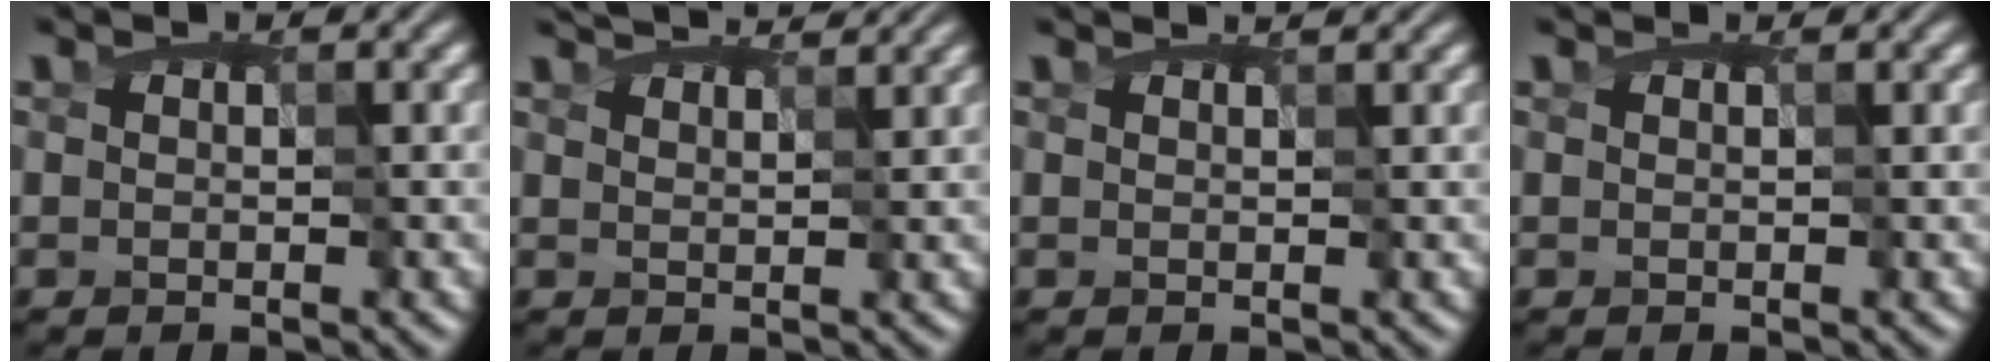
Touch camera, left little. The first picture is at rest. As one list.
[{"total": 5.0, "force": [4.3, 1.3, 2.2], "torque": [-0.049, 0.010, 0.056]}, {"total": 1.5, "force": [1.3, 0.4, 0.7], "torque": [-0.015, 0.008, 0.011]}, {"total": 0.5, "force": [0.5, 0.1, 0.0], "torque": [-0.006, -0.002, 0.009]}]